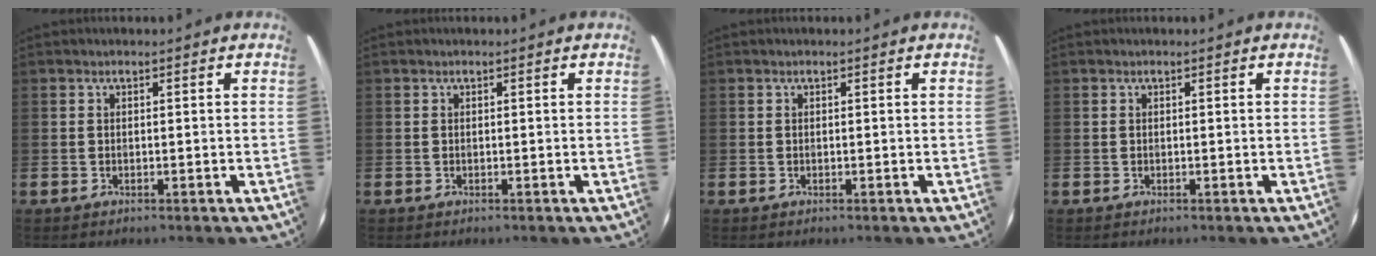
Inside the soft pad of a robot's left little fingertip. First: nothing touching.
{"total": 0.0}
{"total": 0.0}
{"total": 0.0}